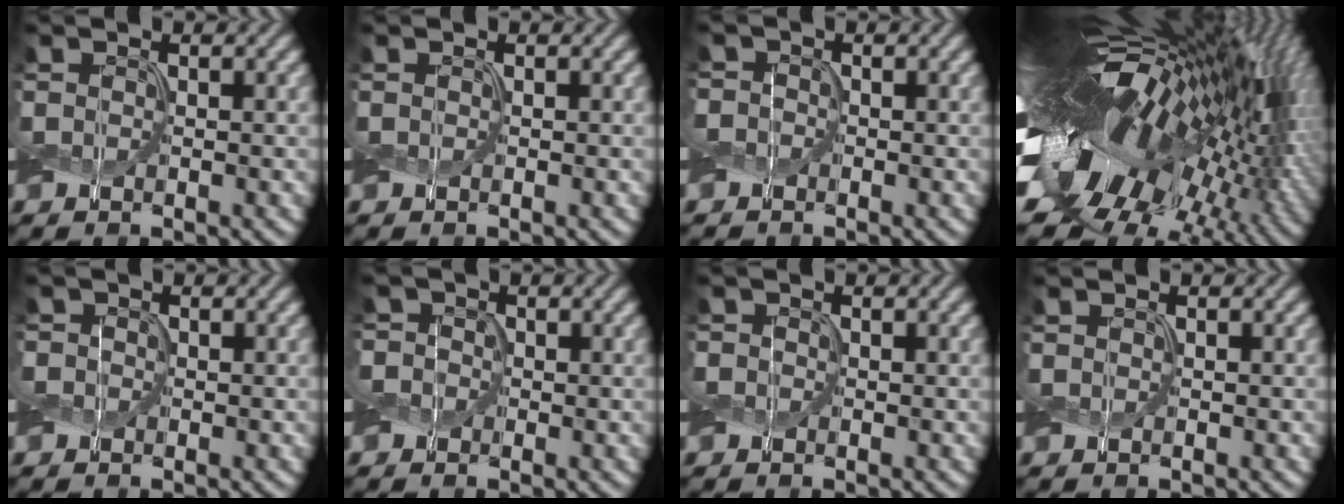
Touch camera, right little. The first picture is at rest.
{"total": 0.0}
{"total": 1.8, "force": [-0.2, 1.7, 0.4], "torque": [0.008, 0.014, -0.019]}
{"total": 19.7, "force": [-0.6, 9.5, 17.2], "torque": [-0.248, -0.017, -0.029]}
{"total": 1.0, "force": [-0.4, 0.9, 0.2], "torque": [0.003, 0.003, -0.014]}
{"total": 4.4, "force": [0.8, 3.7, 2.1], "torque": [-0.028, 0.030, -0.022]}
{"total": 0.7, "force": [-0.4, 0.6, 0.1], "torque": [0.002, -0.001, -0.010]}
{"total": 0.0}